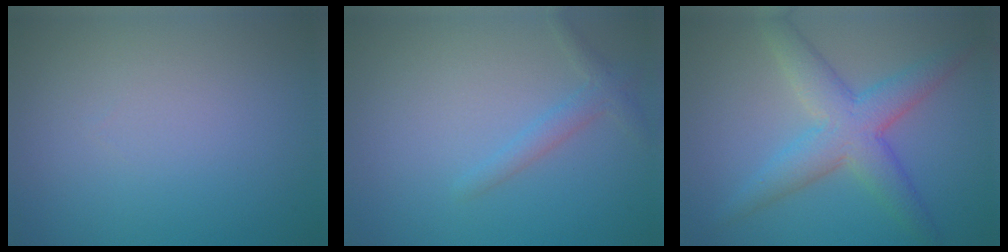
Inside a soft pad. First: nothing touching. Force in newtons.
{"total": 1.6, "press": 1.6, "slide": 0.1}
{"total": 5.4, "press": 5.4, "slide": 0.3}